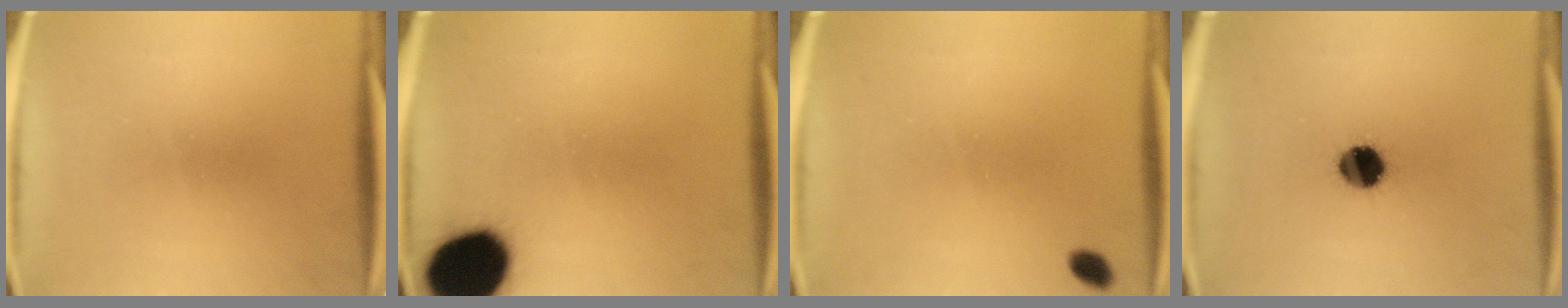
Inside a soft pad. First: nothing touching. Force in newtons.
{"total": 18.1}
{"total": 1.8}
{"total": 8.0}